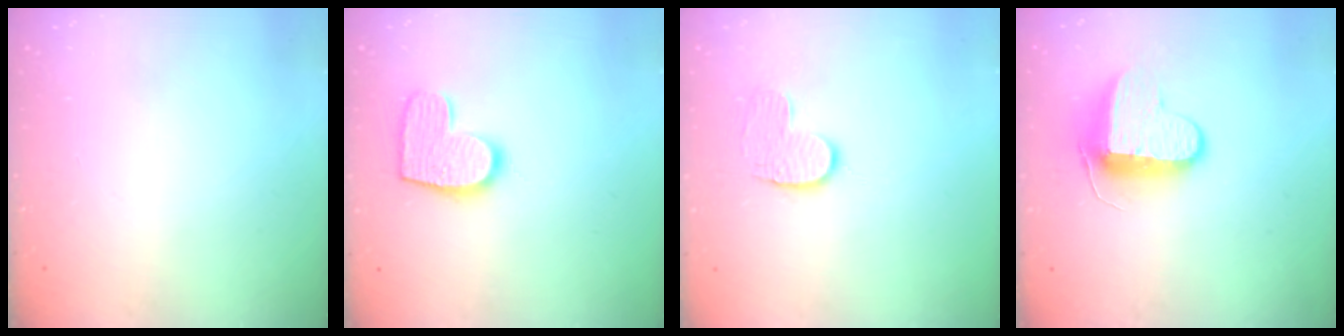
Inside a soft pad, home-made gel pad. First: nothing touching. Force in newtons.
{"total": 10.5, "press": 10.5, "slide": 0.6}
{"total": 5.7, "press": 5.7, "slide": 0.4}
{"total": 9.6, "press": 9.6, "slide": 0.9}